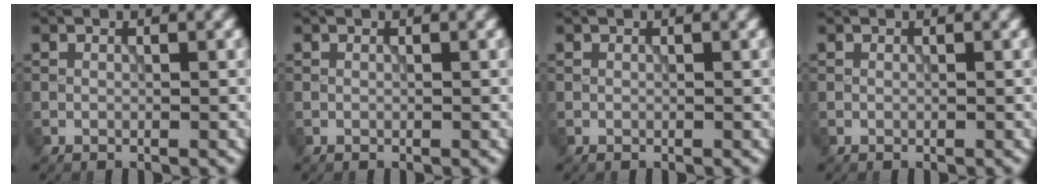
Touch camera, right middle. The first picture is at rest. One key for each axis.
{"total": 0.0}
{"total": 0.0}
{"total": 0.0}